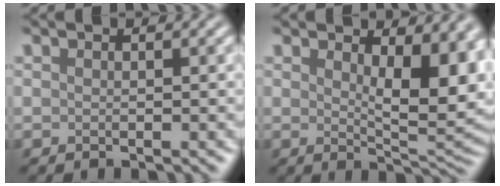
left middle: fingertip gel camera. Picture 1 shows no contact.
{"total": 7.2, "force": [2.0, 2.9, 6.3], "torque": [-0.090, -0.007, 0.038]}